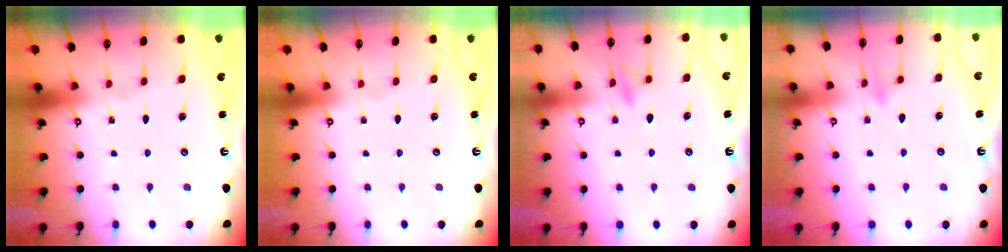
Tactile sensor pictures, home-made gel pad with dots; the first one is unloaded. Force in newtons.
{"total": 0.0}
{"total": 10.2, "press": 10.2, "slide": 1.1}
{"total": 6.7, "press": 6.7, "slide": 0.6}